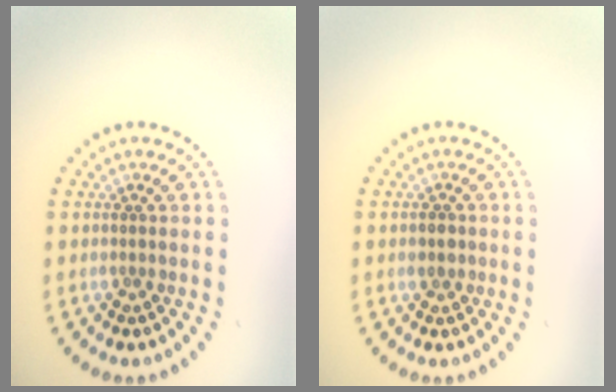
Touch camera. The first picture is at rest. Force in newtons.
{"total": 1.2, "press": 1.2, "slide": 0.2}